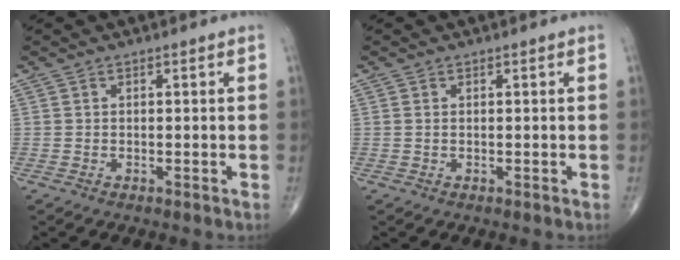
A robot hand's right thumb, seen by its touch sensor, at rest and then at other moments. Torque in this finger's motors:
{"motor_torque": [-0.27, 0.03, 0.21, 0.17, 0.01]}